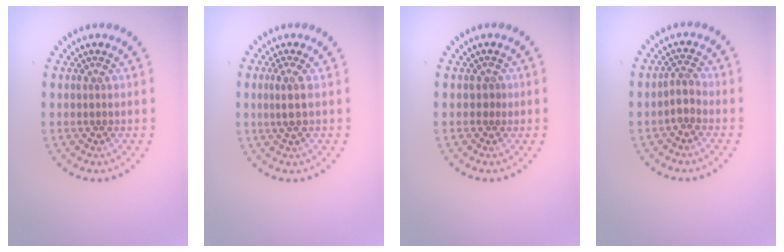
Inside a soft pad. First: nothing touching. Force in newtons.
{"total": 1.8, "press": 1.4, "slide": 1.2}
{"total": 0.6, "press": 0.3, "slide": 0.5}
{"total": 1.6, "press": 1.2, "slide": 1.0}